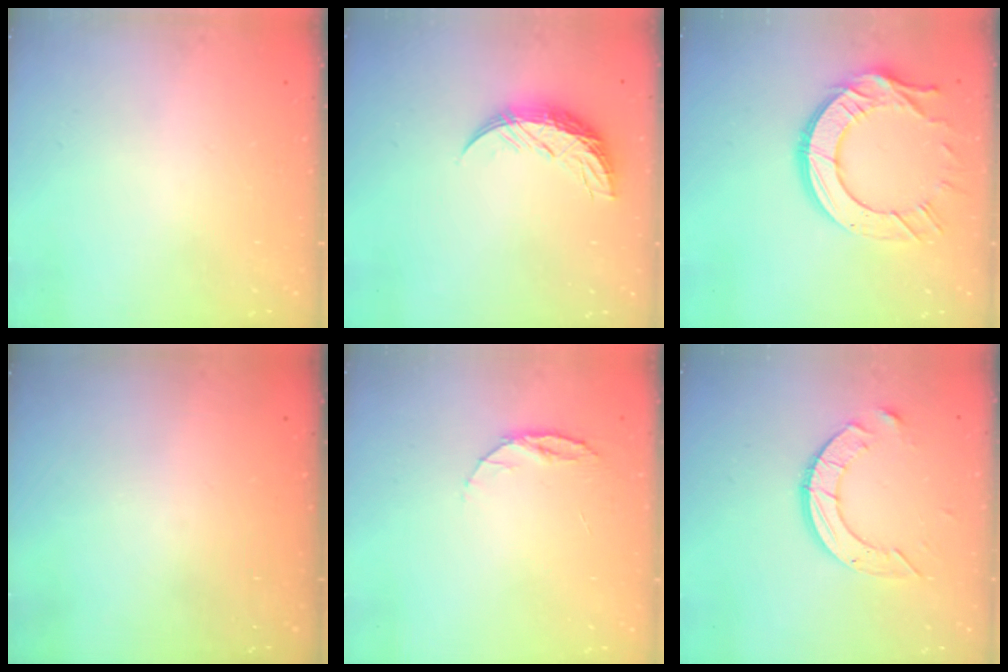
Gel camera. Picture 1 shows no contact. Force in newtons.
{"total": 9.3, "press": 9.3, "slide": 0.7}
{"total": 14.7, "press": 14.6, "slide": 1.2}
{"total": 0.0}
{"total": 5.4, "press": 5.3, "slide": 0.6}
{"total": 9.8, "press": 9.8, "slide": 0.9}